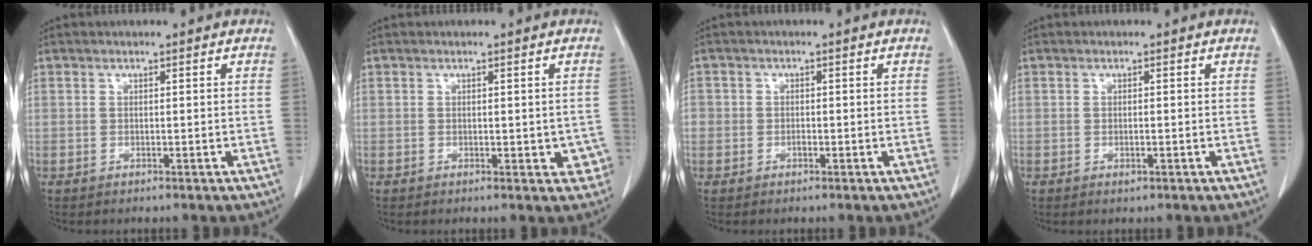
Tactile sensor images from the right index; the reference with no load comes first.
{"total": 2.8, "force": [-0.3, 1.9, 2.0], "torque": [-0.002, 0.005, 0.000]}
{"total": 1.8, "force": [-0.6, 1.6, 0.6], "torque": [-0.010, 0.006, -0.012]}
{"total": 0.7, "force": [-0.2, 0.2, 0.6], "torque": [-0.010, -0.001, -0.001]}